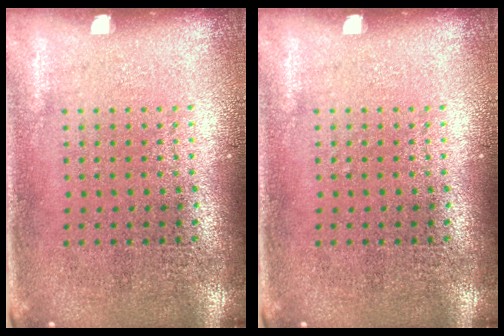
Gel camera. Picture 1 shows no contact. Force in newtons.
{"total": 0.0}